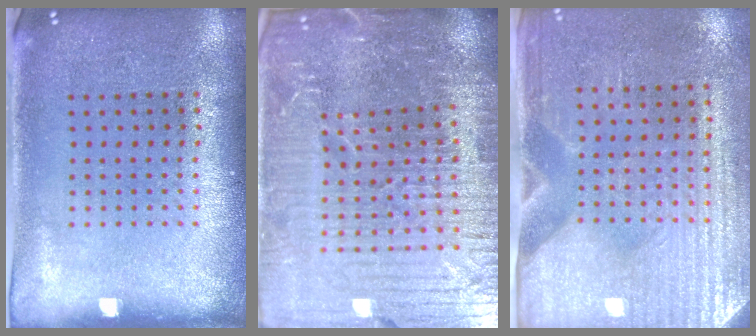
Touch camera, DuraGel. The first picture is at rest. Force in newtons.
{"total": 6.6, "press": 5.8, "slide": 3.1}
{"total": 3.1, "press": 2.8, "slide": 1.4}